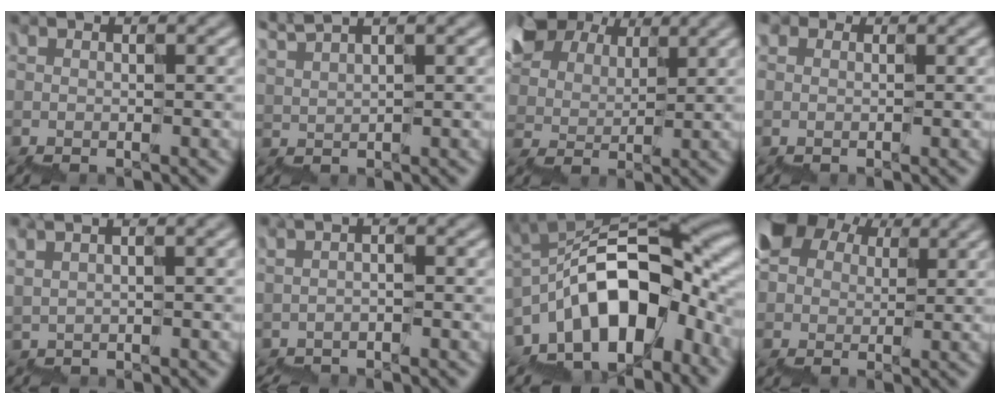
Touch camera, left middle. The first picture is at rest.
{"total": 3.8, "force": [3.2, 0.7, 1.9], "torque": [-0.035, 0.016, 0.061]}
{"total": 10.6, "force": [7.0, 6.7, 4.4], "torque": [-0.115, 0.046, 0.116]}
{"total": 0.7, "force": [0.4, 0.5, 0.1], "torque": [-0.003, 0.006, 0.004]}
{"total": 2.5, "force": [1.6, 0.8, 1.8], "torque": [-0.013, 0.016, 0.030]}
{"total": 1.0, "force": [-0.5, 0.2, 0.9], "torque": [-0.012, 0.001, -0.008]}
{"total": 12.4, "force": [-4.6, 6.5, 9.5], "torque": [-0.141, 0.039, -0.088]}
{"total": 7.7, "force": [2.5, 6.5, 3.4], "torque": [-0.063, 0.011, 0.043]}